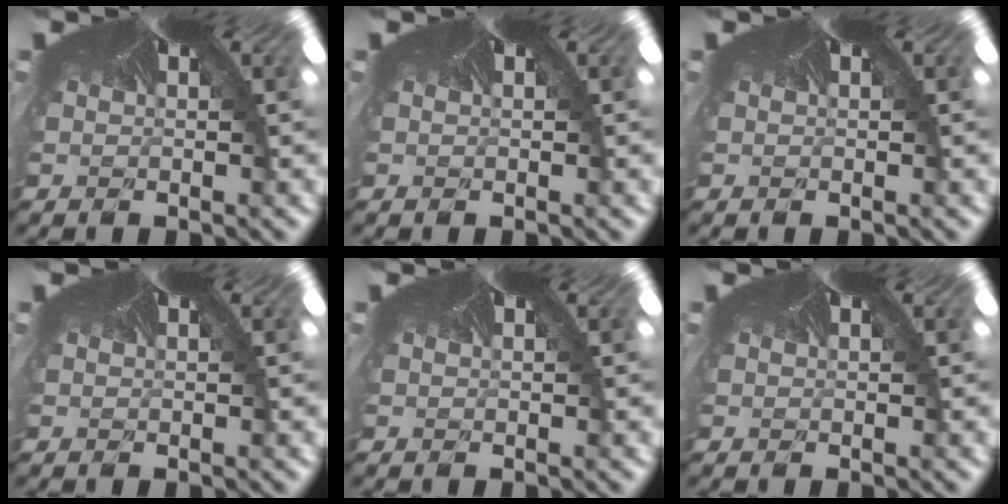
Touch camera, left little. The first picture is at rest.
{"total": 0.0}
{"total": 0.0}
{"total": 0.0}
{"total": 0.0}
{"total": 0.0}